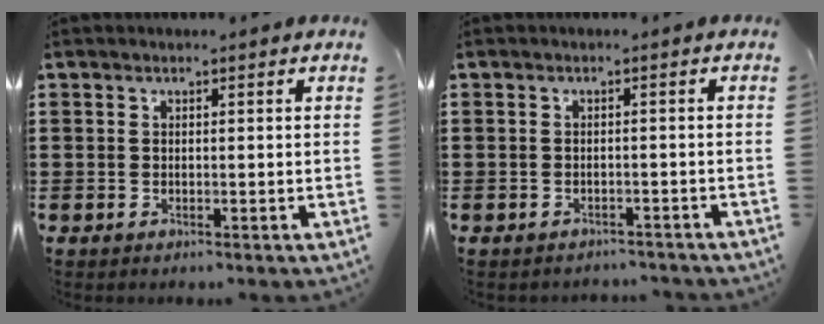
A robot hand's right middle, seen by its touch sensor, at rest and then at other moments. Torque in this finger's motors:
{"motor_torque": [0.57, -0.33, 0.08, 0.04]}